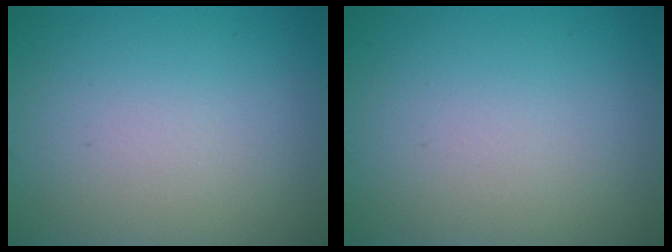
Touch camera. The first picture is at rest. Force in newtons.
{"total": 0.0}